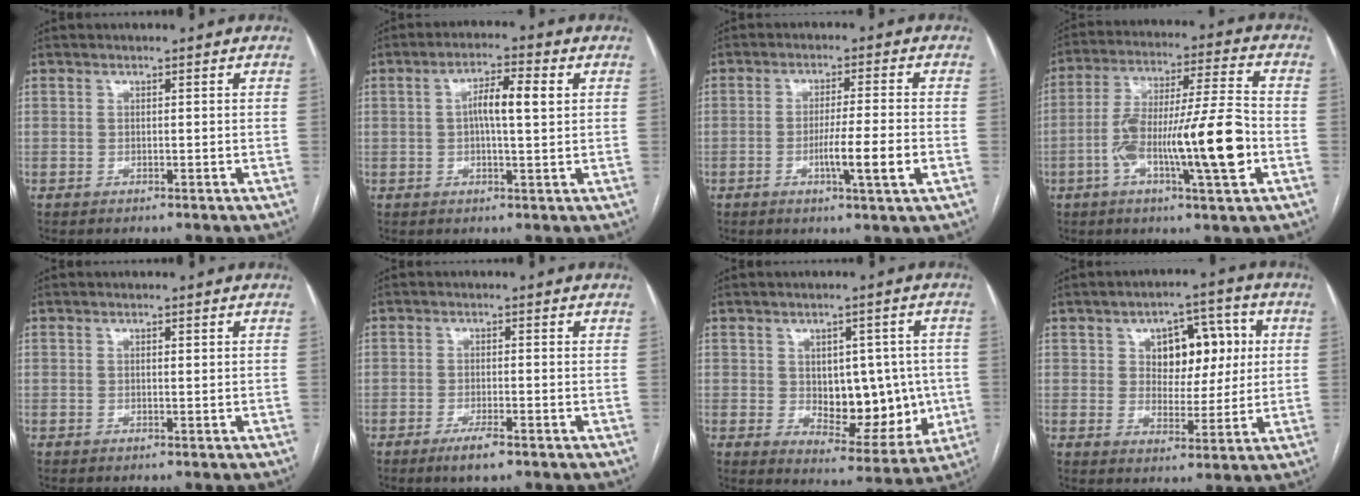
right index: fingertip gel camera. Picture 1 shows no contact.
{"total": 6.1, "force": [1.1, 1.0, 5.9], "torque": [-0.109, 0.014, 0.017]}
{"total": 7.2, "force": [-2.1, -0.5, 6.9], "torque": [-0.111, -0.010, -0.036]}
{"total": 16.2, "force": [-4.4, 1.2, 15.6], "torque": [-0.274, 0.007, -0.075]}
{"total": 0.5, "force": [0.2, 0.1, 0.5], "torque": [-0.011, 0.000, 0.002]}
{"total": 3.3, "force": [-2.1, 0.5, 2.5], "torque": [-0.047, -0.004, -0.036]}
{"total": 12.1, "force": [-0.3, 6.9, 9.9], "torque": [-0.119, 0.008, 0.020]}
{"total": 9.6, "force": [2.5, 5.8, 7.3], "torque": [-0.094, 0.025, 0.044]}